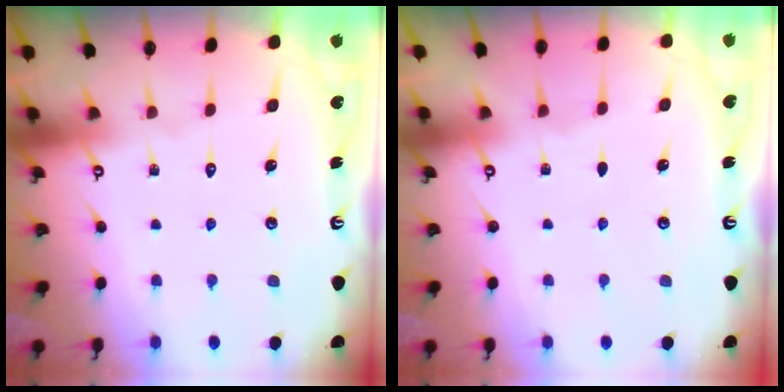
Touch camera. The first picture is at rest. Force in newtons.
{"total": 3.2, "press": 2.5, "slide": 2.0}